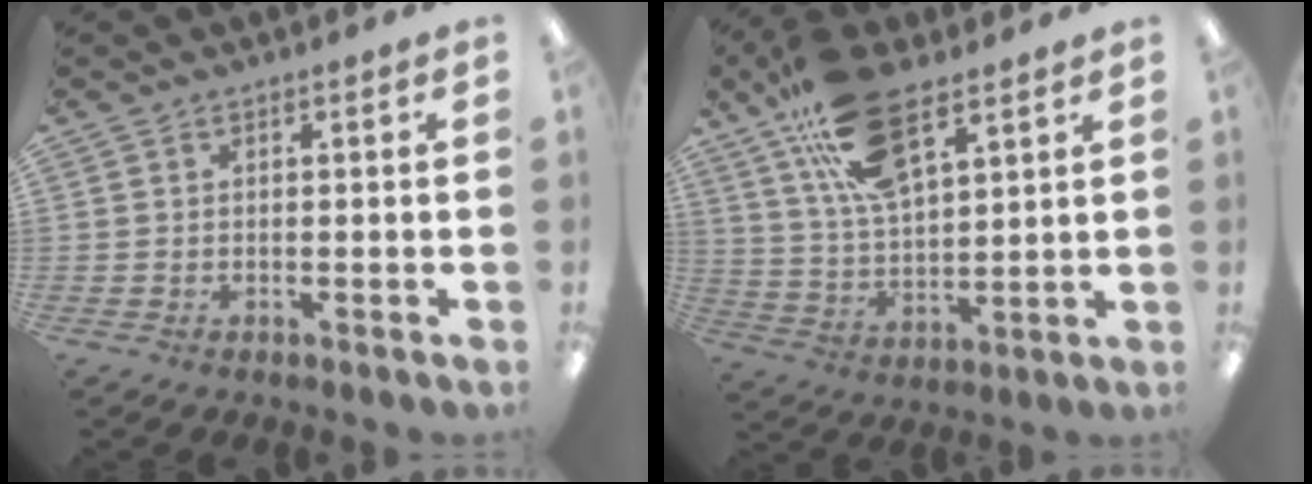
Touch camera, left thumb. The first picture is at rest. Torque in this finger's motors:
{"motor_torque": [0.29, 0.35, 1.41, -1.36, 0.32]}